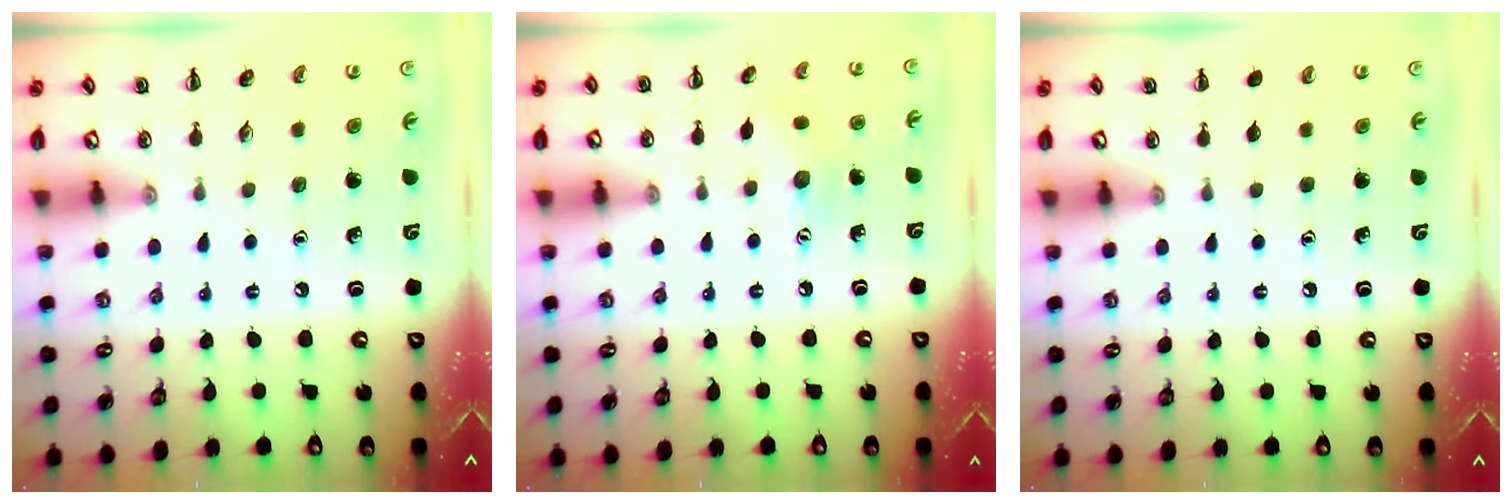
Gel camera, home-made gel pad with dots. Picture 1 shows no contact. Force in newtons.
{"total": 7.4, "press": 7.3, "slide": 1.3}
{"total": 0.0}